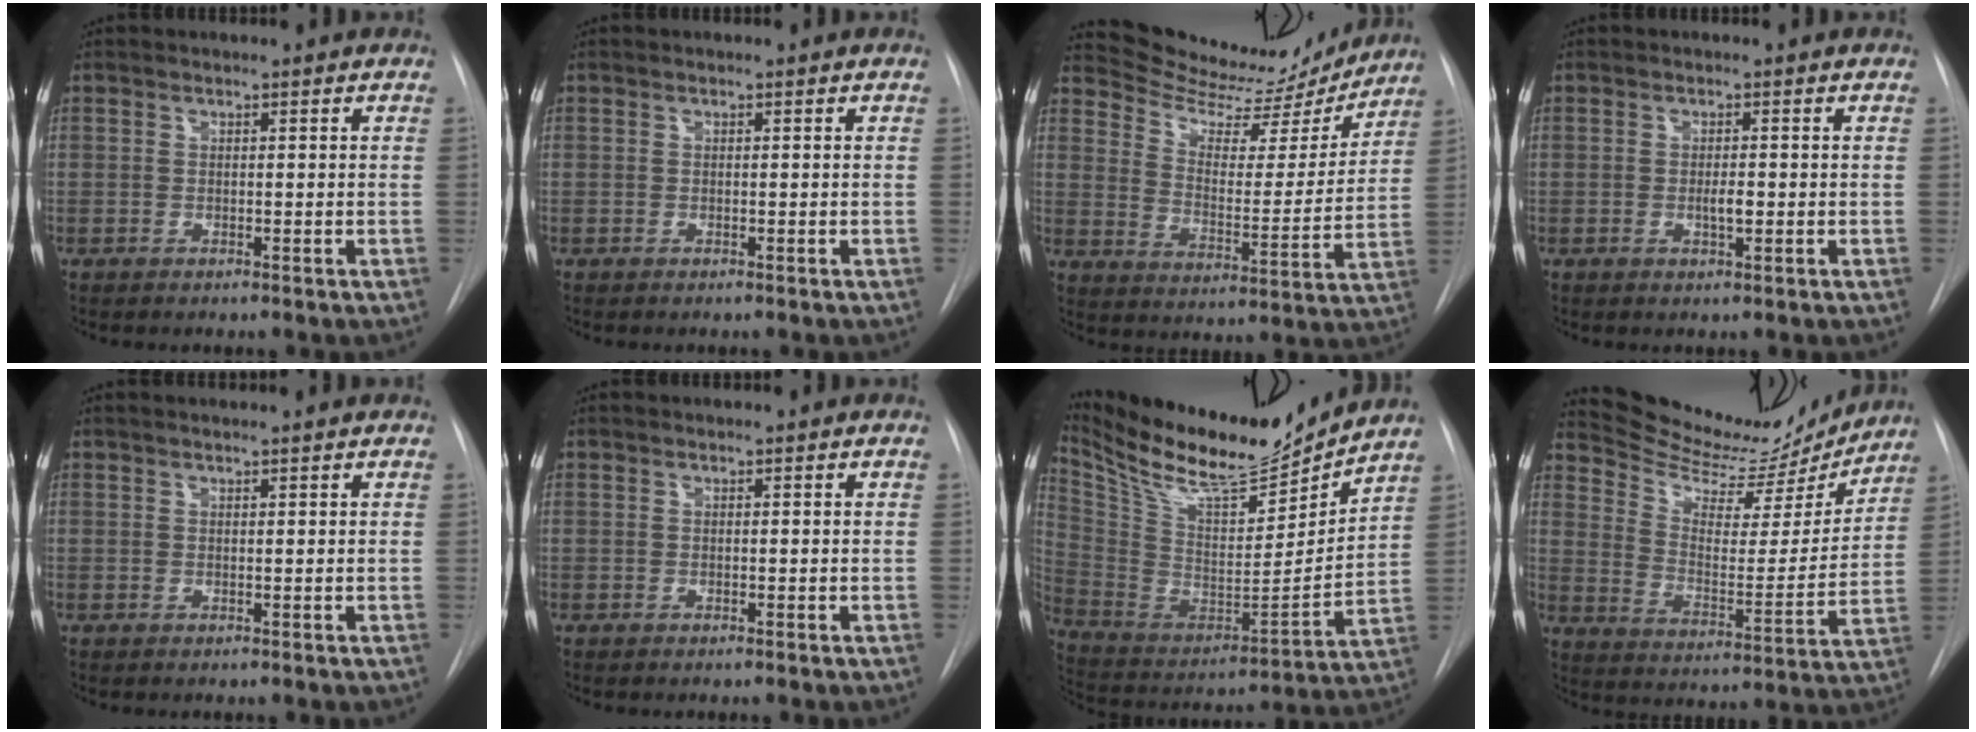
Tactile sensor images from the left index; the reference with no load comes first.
{"total": 0.0}
{"total": 15.8, "force": [15.4, 3.3, 1.7], "torque": [-0.022, -0.037, 0.213]}
{"total": 1.6, "force": [-0.5, 0.4, 1.5], "torque": [-0.028, -0.004, -0.009]}
{"total": 1.8, "force": [1.6, -0.4, 0.7], "torque": [-0.009, 0.011, 0.024]}
{"total": 0.0}
{"total": 21.5, "force": [19.2, 3.7, 8.9], "torque": [-0.181, -0.026, 0.323]}
{"total": 17.5, "force": [16.8, 3.7, 3.0], "torque": [-0.050, -0.037, 0.239]}